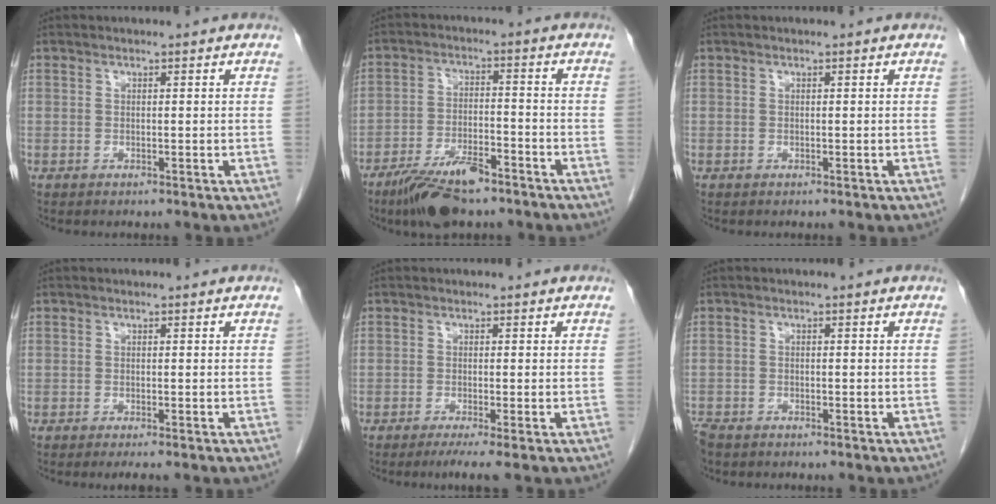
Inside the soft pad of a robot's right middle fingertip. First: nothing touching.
{"total": 9.5, "force": [-6.9, 2.7, 5.9], "torque": [-0.109, -0.010, -0.122]}
{"total": 0.0}
{"total": 1.8, "force": [-1.4, 0.0, 1.1], "torque": [-0.014, -0.005, -0.018]}
{"total": 3.3, "force": [-2.1, -0.2, 2.5], "torque": [-0.036, -0.010, -0.036]}
{"total": 3.1, "force": [-2.6, 1.4, 0.9], "torque": [-0.022, -0.004, -0.047]}